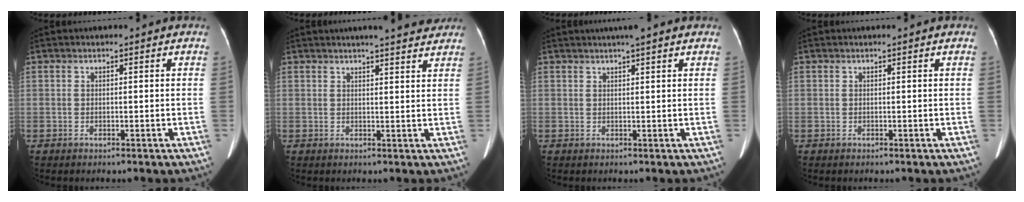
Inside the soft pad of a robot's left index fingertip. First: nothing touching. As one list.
[{"total": 8.0, "force": [7.0, 0.8, 3.7], "torque": [-0.049, 0.008, 0.075]}, {"total": 4.1, "force": [3.2, 0.0, 2.5], "torque": [-0.036, 0.022, 0.046]}, {"total": 0.0}]